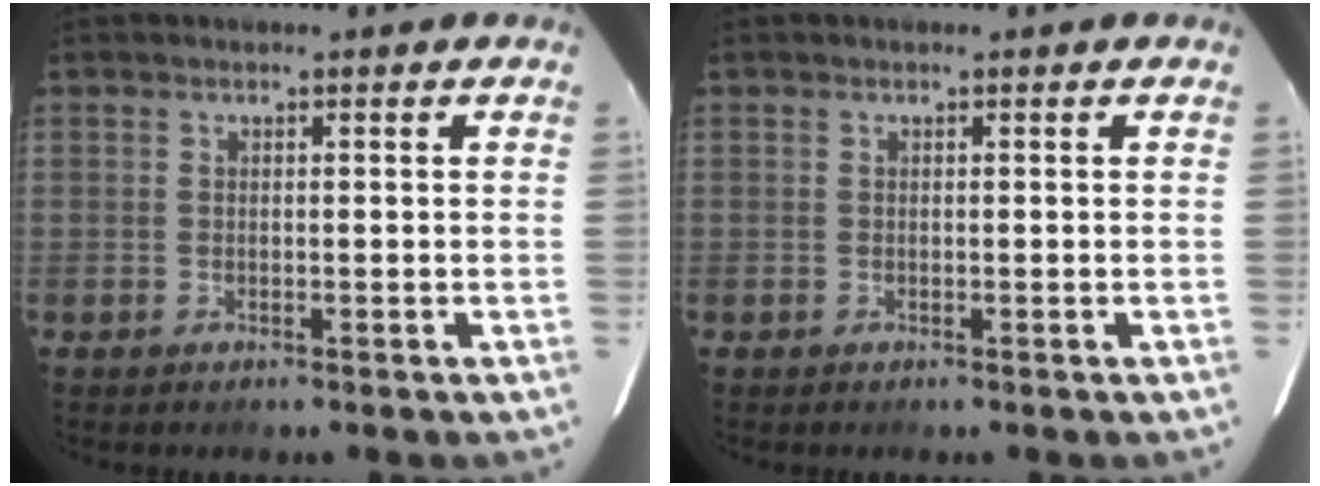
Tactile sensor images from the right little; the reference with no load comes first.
{"total": 0.0}